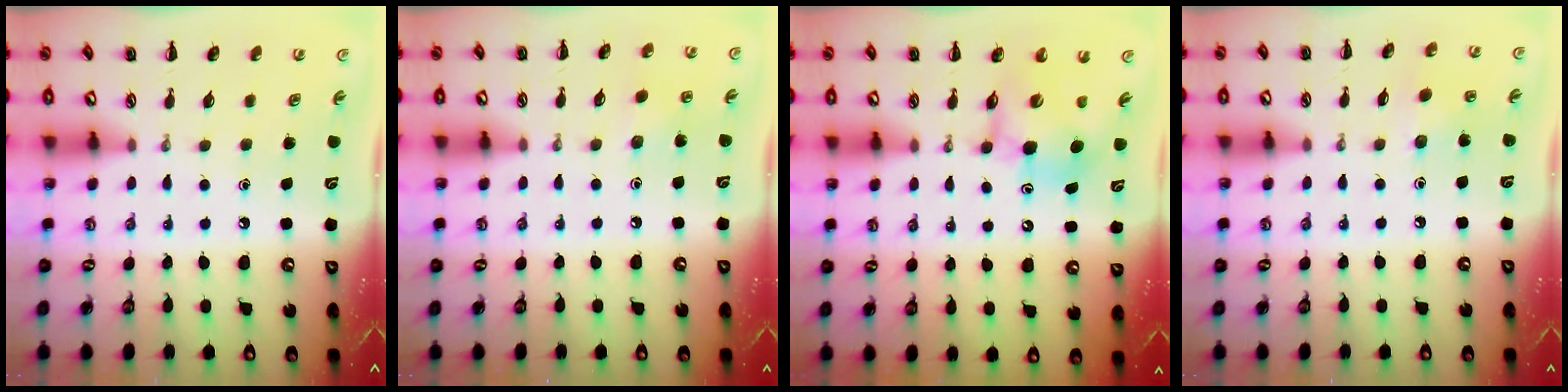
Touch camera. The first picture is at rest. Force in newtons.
{"total": 3.6, "press": 3.5, "slide": 0.9}
{"total": 7.9, "press": 7.6, "slide": 2.1}
{"total": 3.5, "press": 3.3, "slide": 1.1}